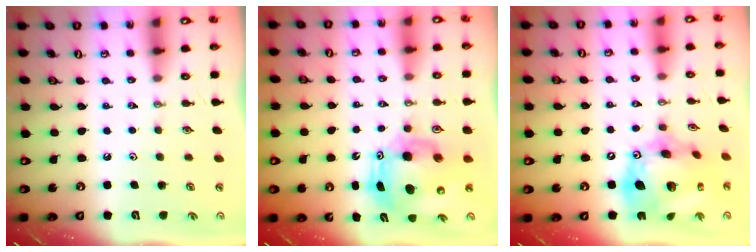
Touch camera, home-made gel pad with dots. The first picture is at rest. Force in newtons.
{"total": 11.0, "press": 10.9, "slide": 1.8}
{"total": 22.7, "press": 22.5, "slide": 2.6}